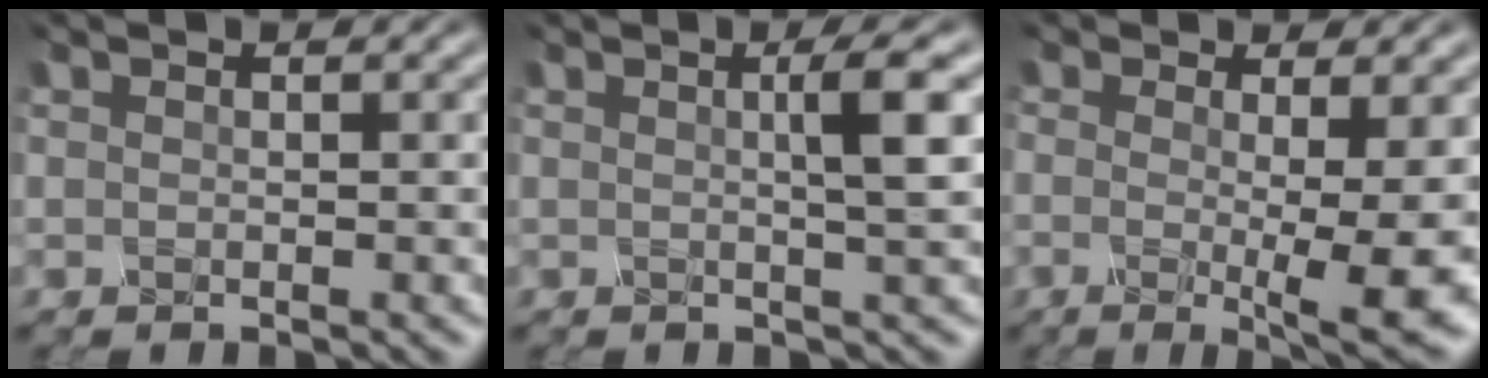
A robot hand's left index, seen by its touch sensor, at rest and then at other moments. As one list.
[{"total": 3.0, "force": [0.4, 0.4, 2.9], "torque": [-0.034, 0.003, 0.001]}, {"total": 6.7, "force": [-0.8, 1.0, 6.6], "torque": [-0.081, -0.016, -0.017]}]